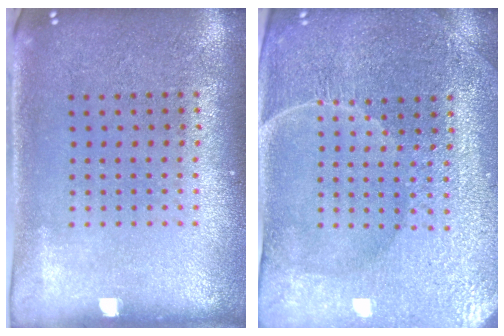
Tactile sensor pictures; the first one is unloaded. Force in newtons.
{"total": 4.3, "press": 4.1, "slide": 1.3}